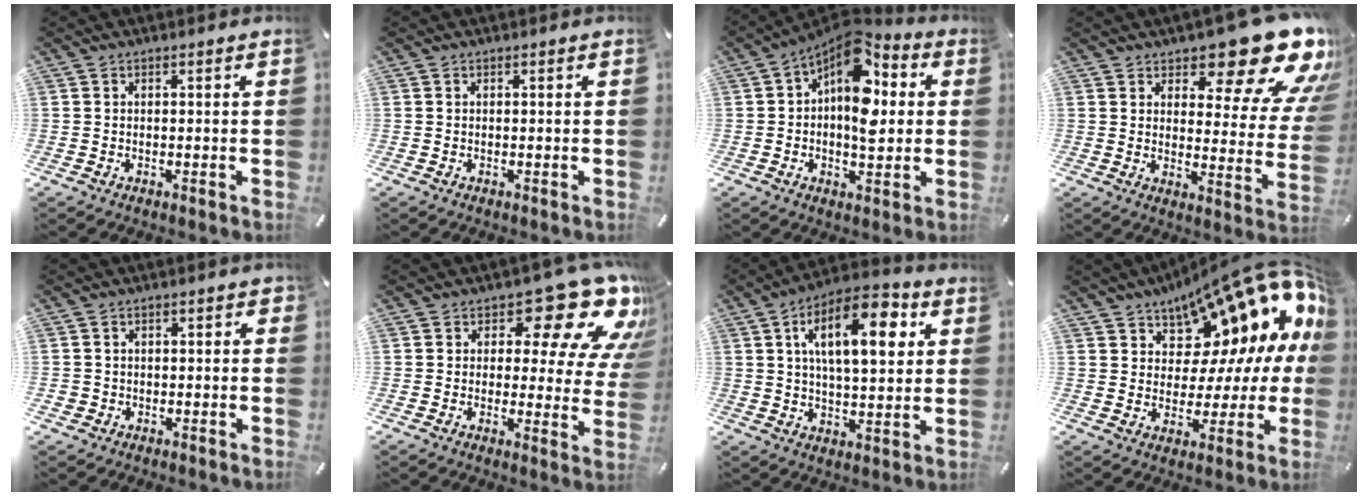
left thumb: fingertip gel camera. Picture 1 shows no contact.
{"total": 0.0}
{"total": 14.2, "force": [4.3, 8.3, 10.8], "torque": [-0.171, -0.052, 0.070]}
{"total": 18.3, "force": [13.3, 6.8, 10.5], "torque": [-0.126, -0.105, 0.218]}
{"total": 3.0, "force": [-1.0, 2.6, 1.0], "torque": [-0.009, 0.004, -0.023]}
{"total": 18.7, "force": [11.1, 8.5, 12.4], "torque": [-0.157, -0.076, 0.182]}
{"total": 15.9, "force": [5.7, 7.3, 12.9], "torque": [-0.195, -0.008, 0.092]}
{"total": 15.7, "force": [11.4, 7.6, 7.5], "torque": [-0.110, -0.109, 0.198]}